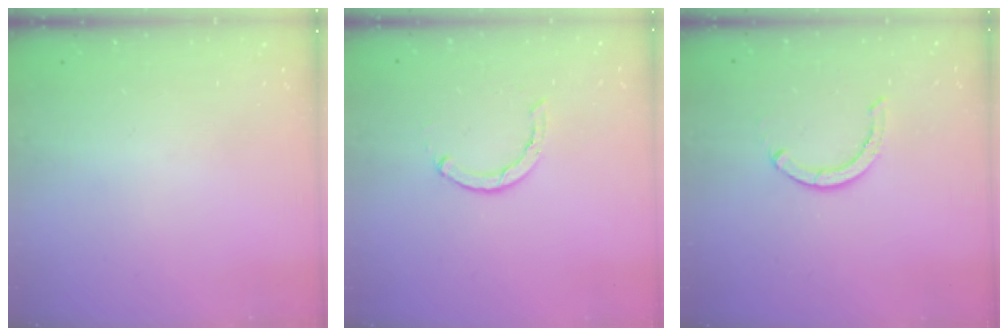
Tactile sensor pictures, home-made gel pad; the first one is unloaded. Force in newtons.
{"total": 1.5, "press": 1.5, "slide": 0.2}
{"total": 2.9, "press": 2.9, "slide": 0.1}